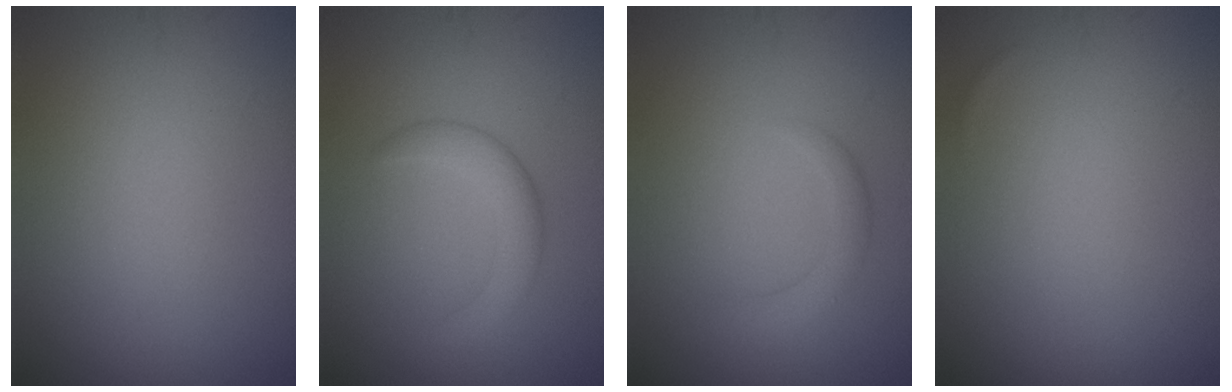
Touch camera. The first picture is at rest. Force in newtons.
{"total": 2.8, "press": 2.8, "slide": 0.3}
{"total": 1.8, "press": 1.8, "slide": 0.2}
{"total": 0.0}